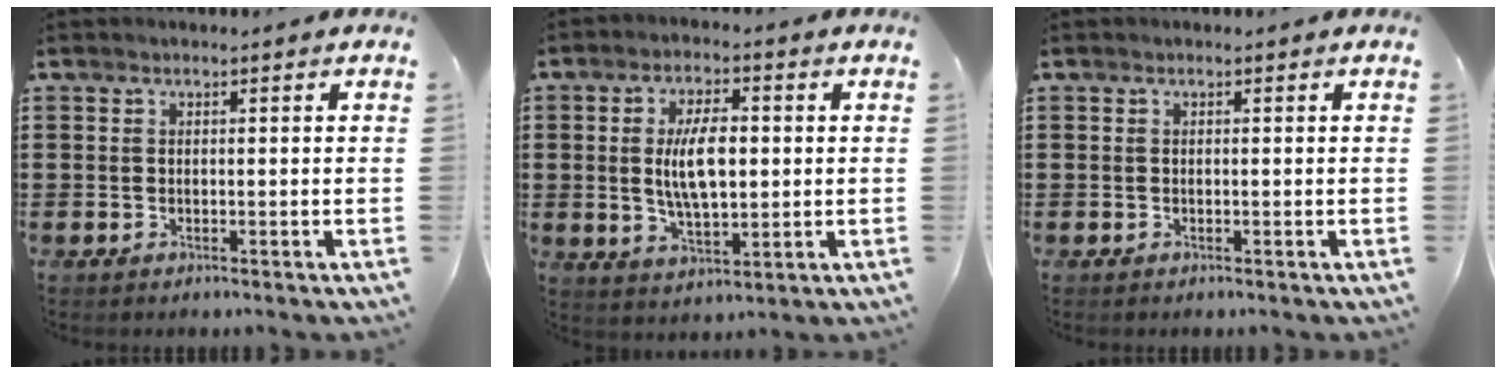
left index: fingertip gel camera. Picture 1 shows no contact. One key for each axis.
{"total": 8.6, "fx": 0.6, "fy": 3.7, "fz": 7.8, "tx": -0.152, "ty": 0.005, "tz": 0.006}
{"total": 0.0}